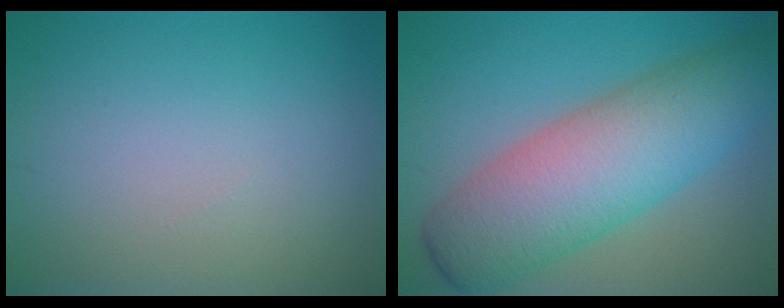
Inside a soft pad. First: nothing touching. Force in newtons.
{"total": 9.8, "press": 9.8, "slide": 0.1}